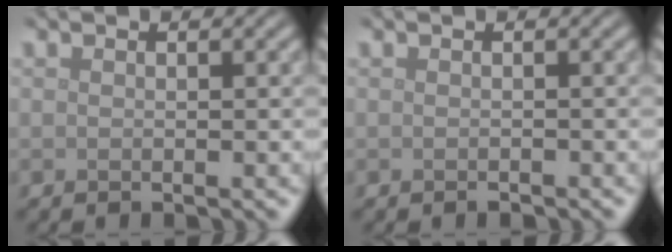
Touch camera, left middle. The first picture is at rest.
{"total": 0.0}